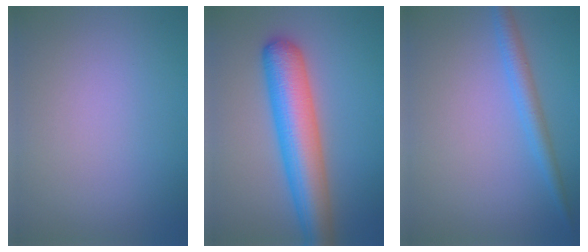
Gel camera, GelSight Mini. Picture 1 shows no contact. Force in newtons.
{"total": 7.6, "press": 7.6, "slide": 0.3}
{"total": 2.3, "press": 2.3, "slide": 0.1}